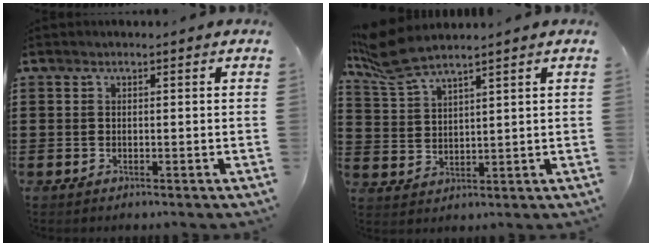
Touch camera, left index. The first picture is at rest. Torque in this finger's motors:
{"motor_torque": [0.66, -0.67, 0.16, 0.12]}